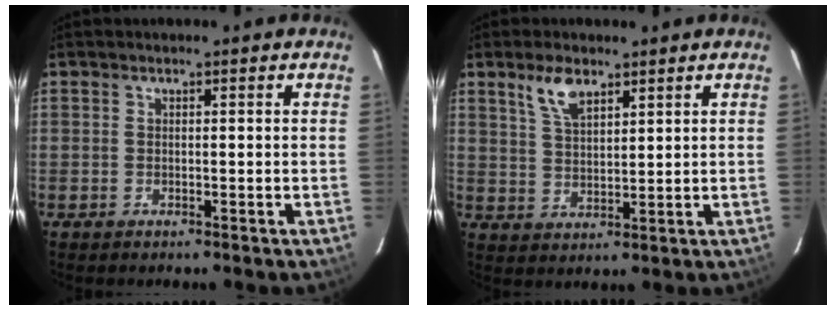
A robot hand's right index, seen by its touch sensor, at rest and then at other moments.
{"total": 5.9, "force": [3.8, 2.6, 3.7], "torque": [-0.069, 0.006, 0.078]}